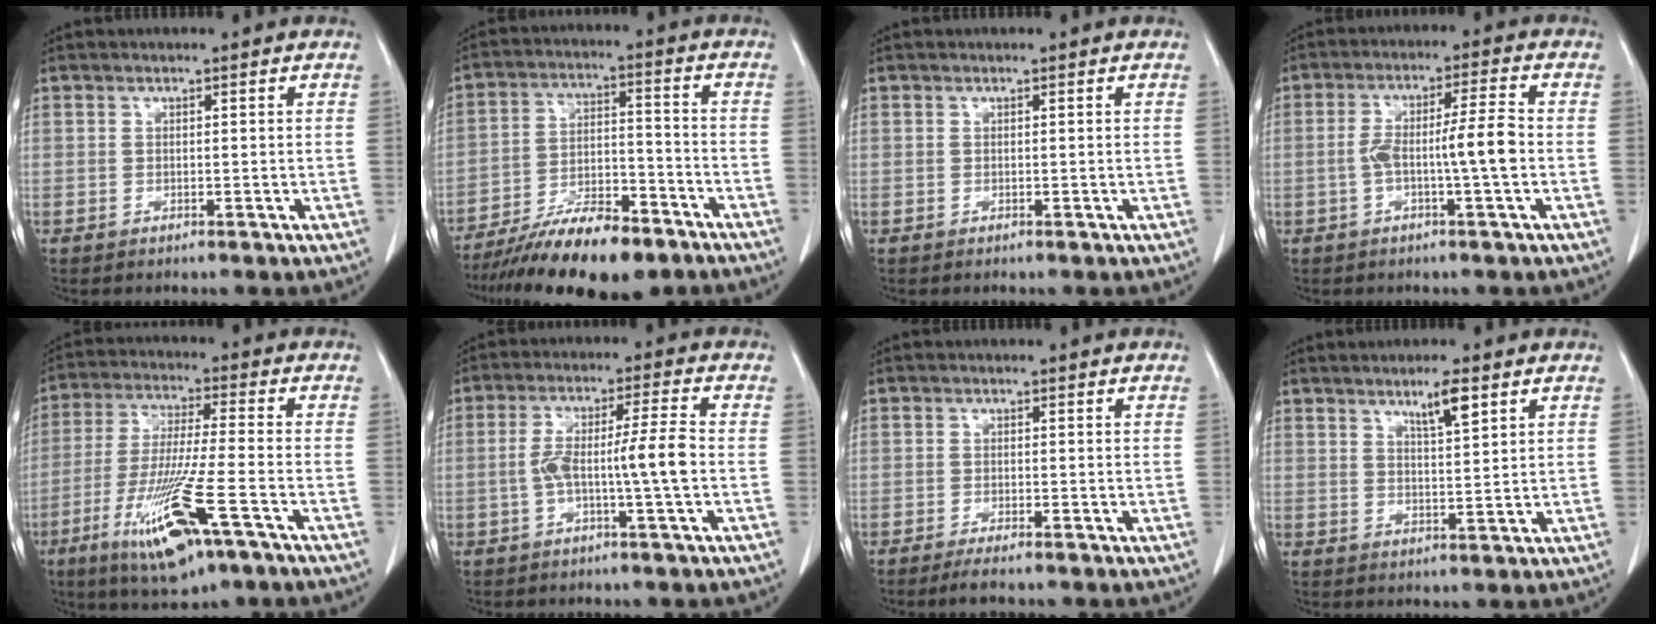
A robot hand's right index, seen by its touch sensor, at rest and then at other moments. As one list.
[{"total": 14.2, "force": [-10.7, 3.9, 8.5], "torque": [-0.143, 0.000, -0.183]}, {"total": 0.0}, {"total": 7.1, "force": [-1.4, -0.1, 6.9], "torque": [-0.127, 0.014, -0.023]}, {"total": 14.8, "force": [-7.2, 1.2, 12.9], "torque": [-0.263, -0.039, -0.126]}, {"total": 7.9, "force": [-1.5, -0.4, 7.7], "torque": [-0.146, 0.014, -0.026]}, {"total": 2.9, "force": [-2.4, 0.1, 1.6], "torque": [-0.028, -0.006, -0.040]}, {"total": 4.3, "force": [2.7, 0.3, 3.3], "torque": [-0.056, -0.003, 0.047]}]